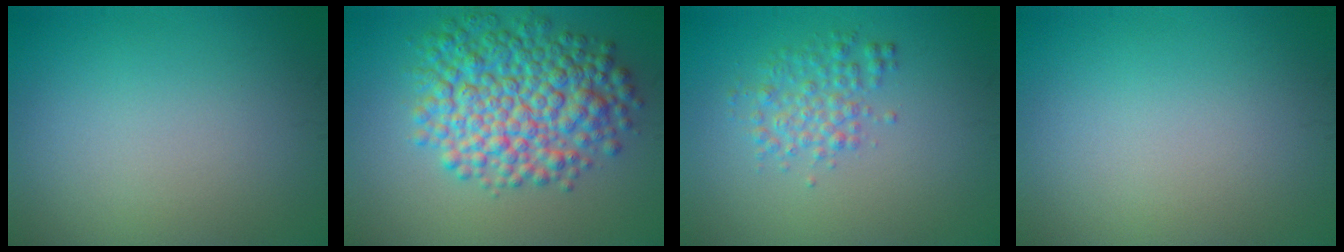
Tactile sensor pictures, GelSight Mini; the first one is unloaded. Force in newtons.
{"total": 8.5, "press": 8.5, "slide": 0.1}
{"total": 2.5, "press": 2.5, "slide": 0.0}
{"total": 0.0}